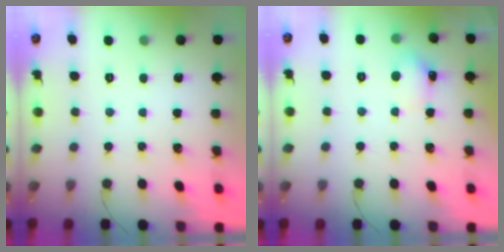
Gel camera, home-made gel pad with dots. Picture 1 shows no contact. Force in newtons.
{"total": 5.8, "press": 5.6, "slide": 1.6}